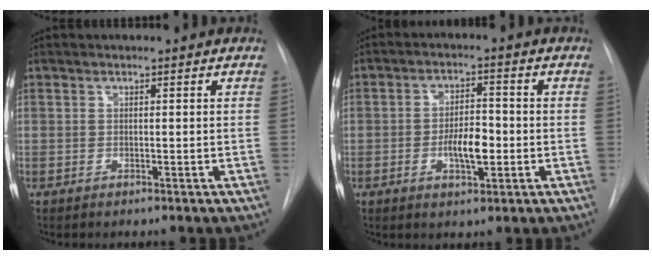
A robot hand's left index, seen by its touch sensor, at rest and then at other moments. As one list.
[{"total": 5.8, "force": [-1.4, 2.1, 5.2], "torque": [-0.090, 0.004, -0.021]}]